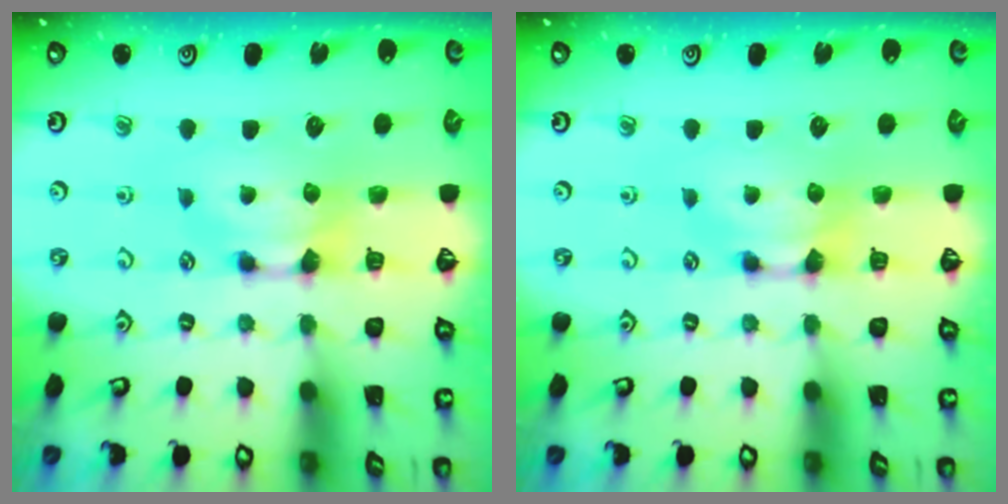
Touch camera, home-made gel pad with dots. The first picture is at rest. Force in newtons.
{"total": 0.0}